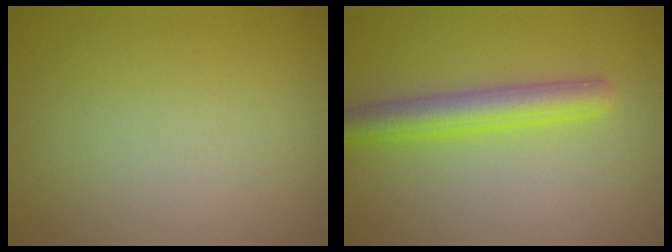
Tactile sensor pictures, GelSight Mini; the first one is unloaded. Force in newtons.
{"total": 3.9, "press": 3.9, "slide": 0.0}